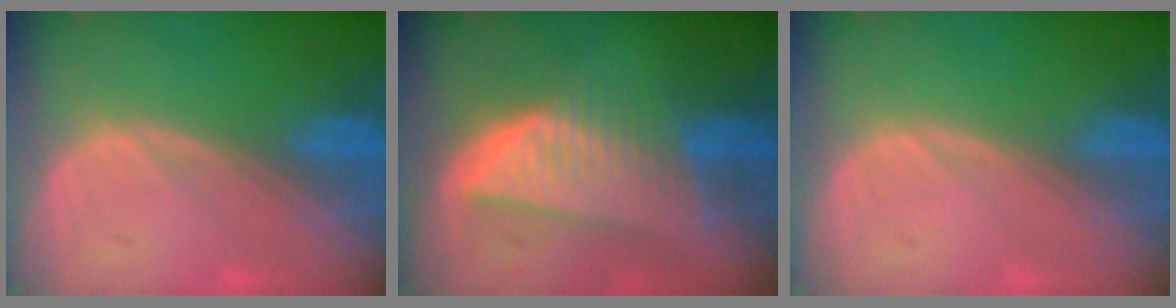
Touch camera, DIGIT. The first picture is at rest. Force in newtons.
{"total": 8.0, "press": 7.2, "slide": 3.5}
{"total": 0.0}